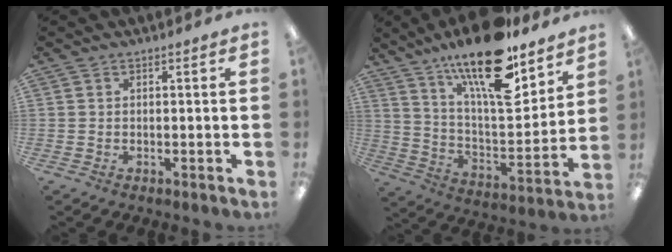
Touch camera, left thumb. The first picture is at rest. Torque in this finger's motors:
{"motor_torque": [1.38, 0.25, 1.83, -0.96, 0.53]}